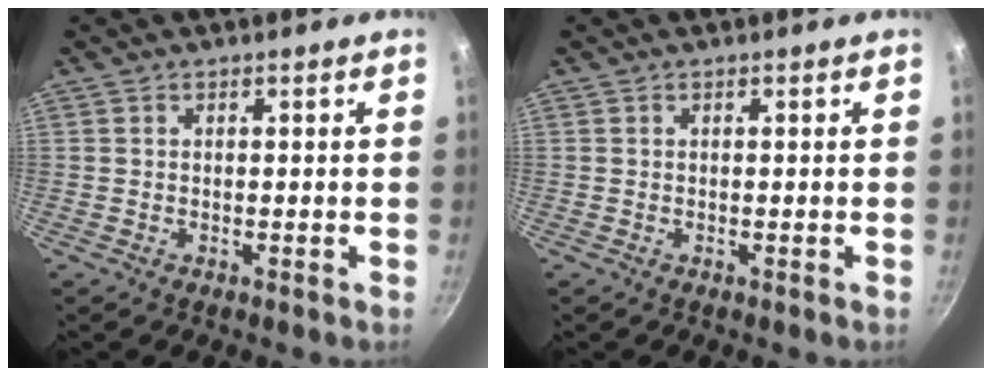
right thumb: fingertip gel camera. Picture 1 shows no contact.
{"total": 0.0}